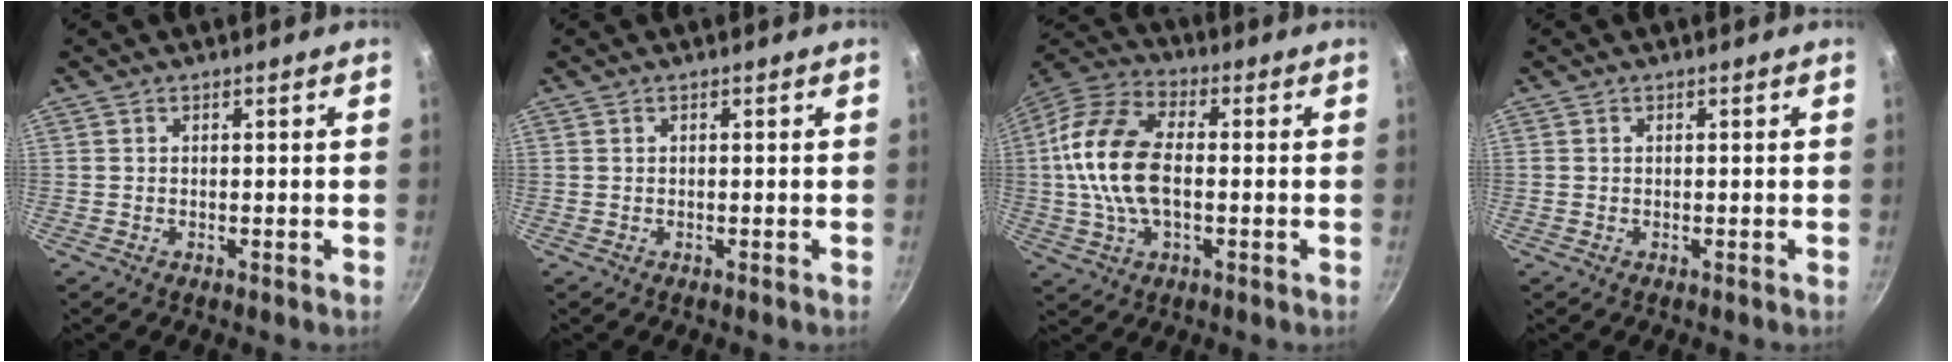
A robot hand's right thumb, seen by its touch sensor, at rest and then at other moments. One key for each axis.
{"total": 0.0}
{"total": 16.3, "fx": -0.2, "fy": 9.2, "fz": 13.4, "tx": -0.257, "ty": 0.031, "tz": -0.020}
{"total": 0.0}